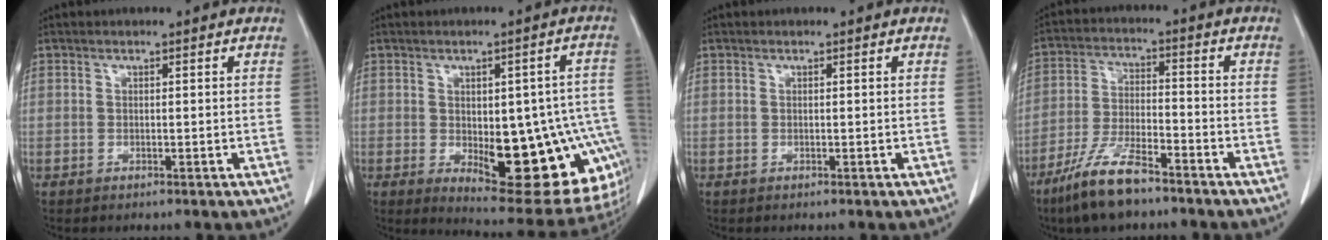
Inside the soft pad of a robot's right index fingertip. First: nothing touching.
{"total": 20.0, "force": [-4.7, 7.8, 17.7], "torque": [-0.152, 0.017, -0.036]}
{"total": 0.0}
{"total": 10.1, "force": [-7.4, 2.0, 6.6], "torque": [-0.139, -0.020, -0.143]}